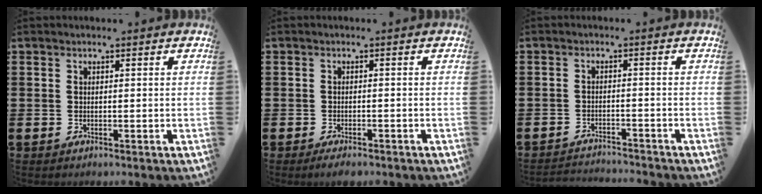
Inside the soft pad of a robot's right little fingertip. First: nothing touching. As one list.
[{"total": 1.2, "force": [-0.9, 0.3, 0.8], "torque": [-0.009, -0.003, -0.018]}, {"total": 2.0, "force": [-2.0, -0.1, -0.1], "torque": [-0.003, 0.002, -0.045]}]